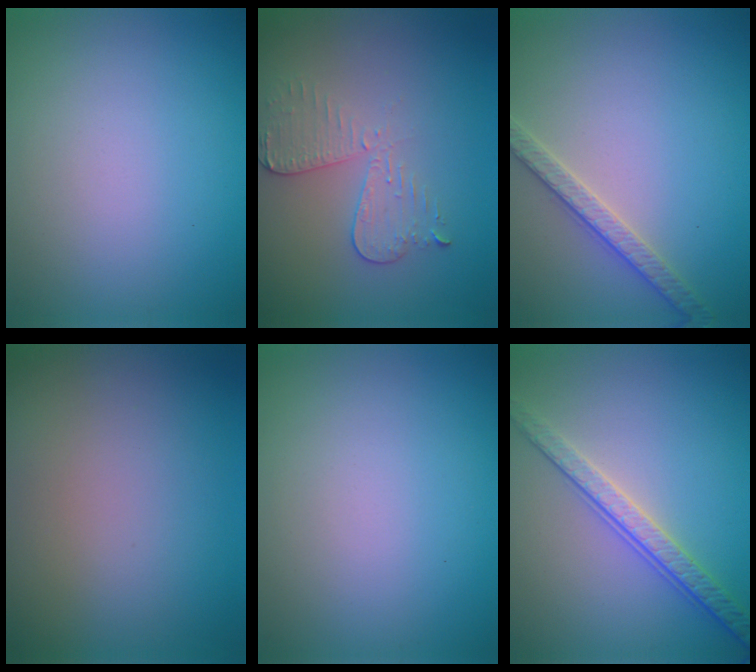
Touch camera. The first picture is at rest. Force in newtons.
{"total": 2.9, "press": 2.7, "slide": 1.2}
{"total": 2.6, "press": 2.6, "slide": 0.5}
{"total": 0.0}
{"total": 0.0}
{"total": 3.6, "press": 3.2, "slide": 1.7}